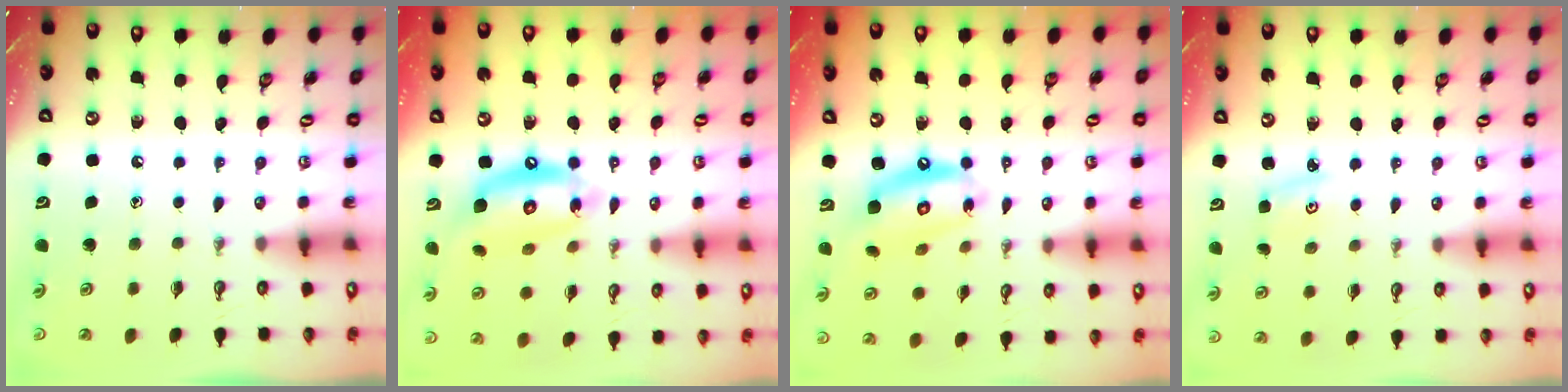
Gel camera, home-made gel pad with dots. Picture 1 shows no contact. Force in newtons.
{"total": 14.4, "press": 14.3, "slide": 1.7}
{"total": 12.8, "press": 12.8, "slide": 1.2}
{"total": 3.2, "press": 3.2, "slide": 0.4}